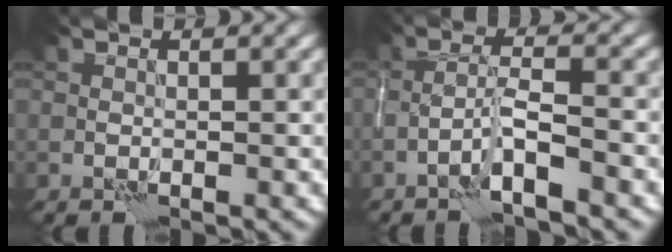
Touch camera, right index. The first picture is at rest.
{"total": 2.8, "force": [-1.9, -0.2, 2.0], "torque": [-0.043, 0.013, -0.039]}